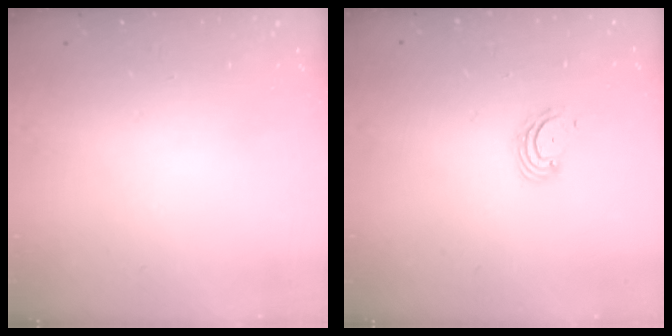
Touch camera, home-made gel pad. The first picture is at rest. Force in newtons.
{"total": 3.3, "press": 3.3, "slide": 0.4}